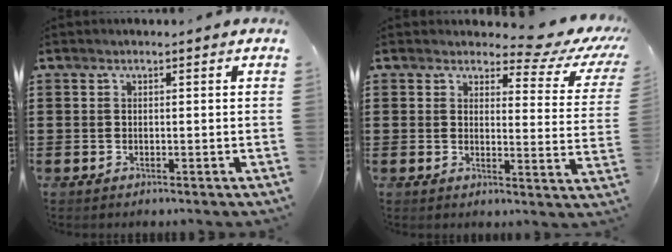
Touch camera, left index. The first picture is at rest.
{"total": 5.3, "force": [4.3, 1.5, 2.8], "torque": [-0.052, -0.022, 0.068]}